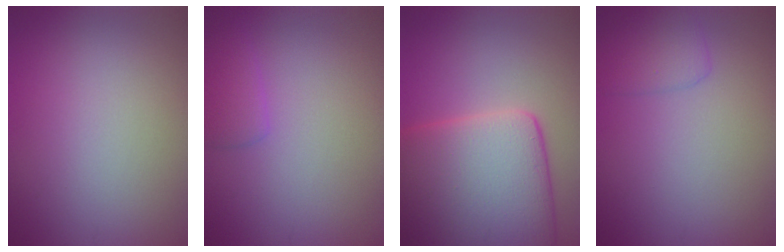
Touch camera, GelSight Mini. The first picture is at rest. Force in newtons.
{"total": 1.8, "press": 1.8, "slide": 0.2}
{"total": 15.7, "press": 15.7, "slide": 0.9}
{"total": 2.2, "press": 2.2, "slide": 0.2}